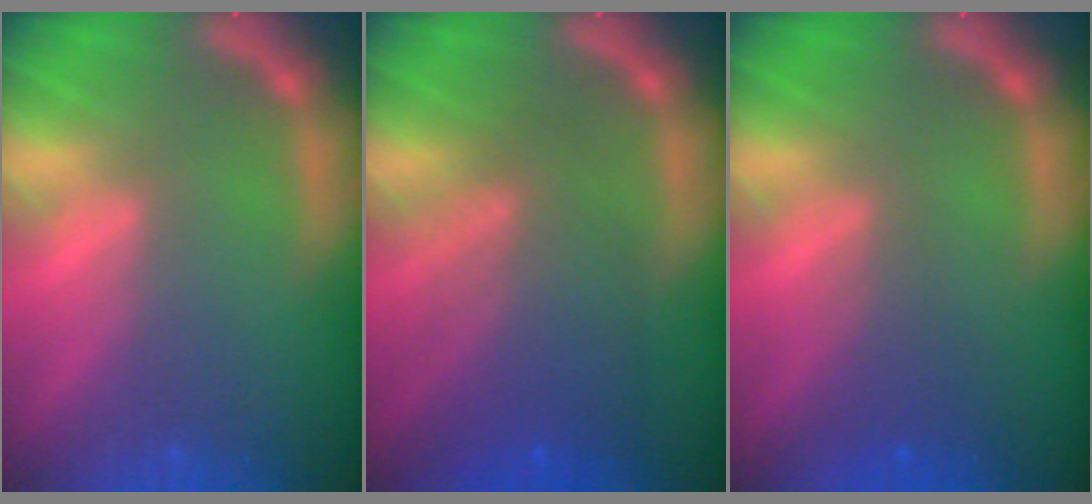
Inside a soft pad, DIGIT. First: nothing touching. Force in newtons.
{"total": 6.6}
{"total": 2.0}